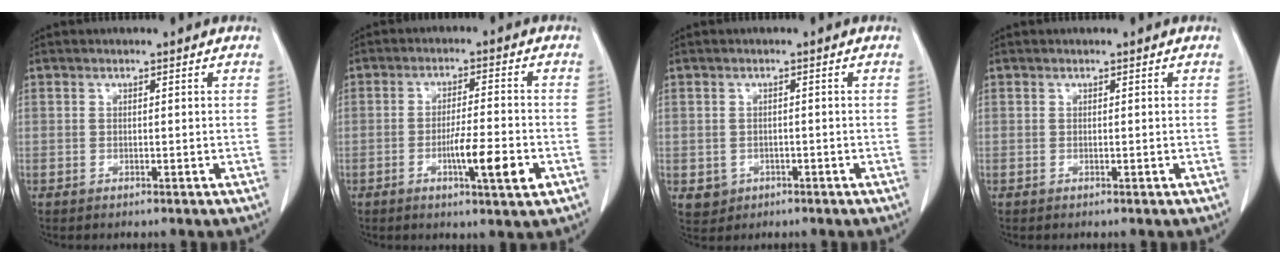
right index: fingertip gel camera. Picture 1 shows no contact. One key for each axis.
{"total": 8.3, "fx": -2.9, "fy": 1.0, "fz": 7.6, "tx": -0.125, "ty": -0.004, "tz": -0.046}
{"total": 4.0, "fx": -1.4, "fy": 3.6, "fz": 1.0, "tx": -0.016, "ty": 0.004, "tz": -0.010}
{"total": 0.0}